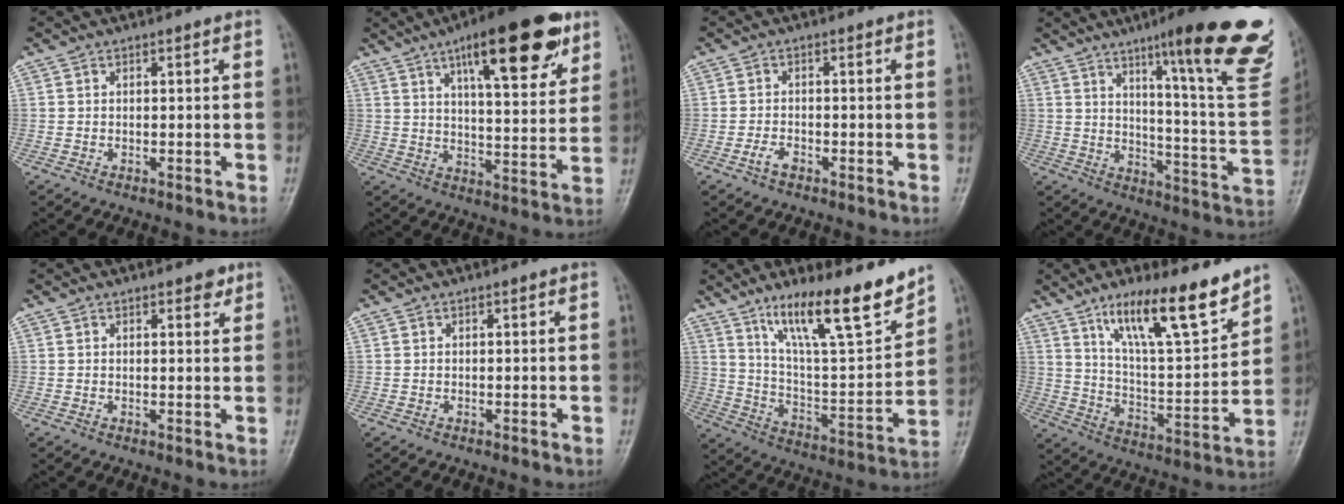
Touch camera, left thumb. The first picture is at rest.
{"total": 20.0, "force": [11.0, 6.2, 15.5], "torque": [-0.197, -0.035, 0.164]}
{"total": 2.2, "force": [-1.3, 1.1, 1.3], "torque": [-0.027, 0.008, -0.026]}
{"total": 26.8, "force": [15.6, 3.9, 21.5], "torque": [-0.244, -0.073, 0.215]}
{"total": 2.1, "force": [1.4, 1.0, 1.3], "torque": [-0.006, -0.006, 0.017]}
{"total": 0.0}
{"total": 18.6, "force": [13.3, 3.6, 12.4], "torque": [-0.175, -0.080, 0.232]}
{"total": 16.9, "force": [11.7, 3.8, 11.6], "torque": [-0.167, -0.070, 0.208]}